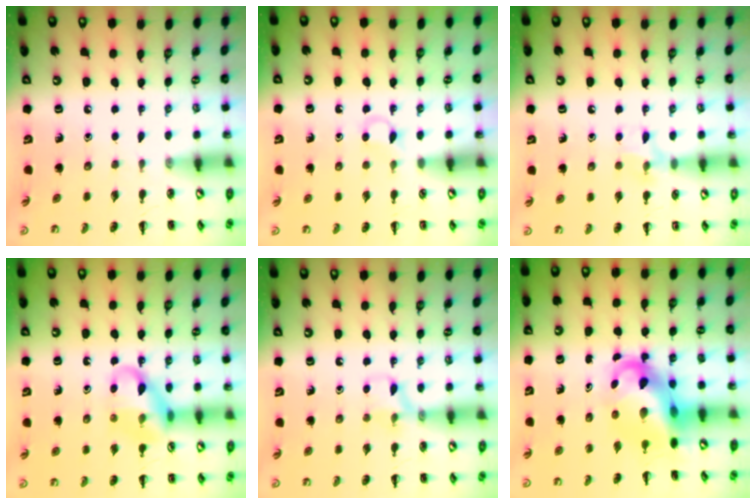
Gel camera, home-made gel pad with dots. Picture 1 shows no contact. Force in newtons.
{"total": 3.1, "press": 2.9, "slide": 1.0}
{"total": 7.1, "press": 7.0, "slide": 1.4}
{"total": 12.5, "press": 12.3, "slide": 2.1}
{"total": 7.6, "press": 7.5, "slide": 1.1}
{"total": 7.7, "press": 7.4, "slide": 2.3}